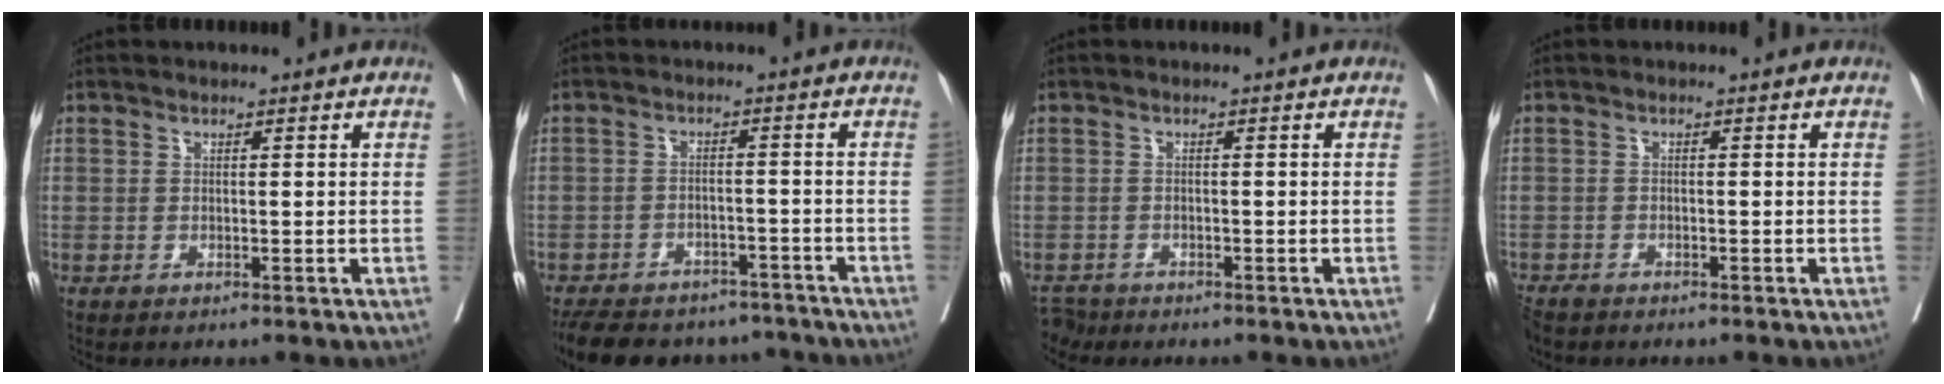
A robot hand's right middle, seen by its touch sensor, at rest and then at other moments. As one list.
[{"total": 16.3, "force": [-13.9, 6.6, 5.4], "torque": [-0.129, 0.001, -0.186]}, {"total": 1.9, "force": [-1.8, 0.5, -0.3], "torque": [0.005, -0.006, -0.033]}, {"total": 3.1, "force": [-2.8, 1.1, 0.9], "torque": [-0.015, -0.008, -0.049]}]